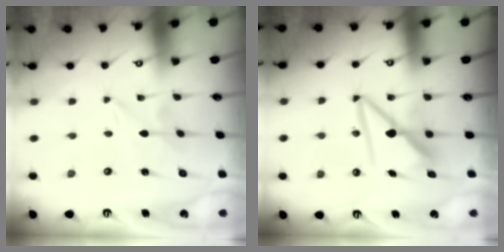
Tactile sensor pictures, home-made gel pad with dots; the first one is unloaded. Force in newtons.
{"total": 9.1, "press": 9.1, "slide": 0.7}